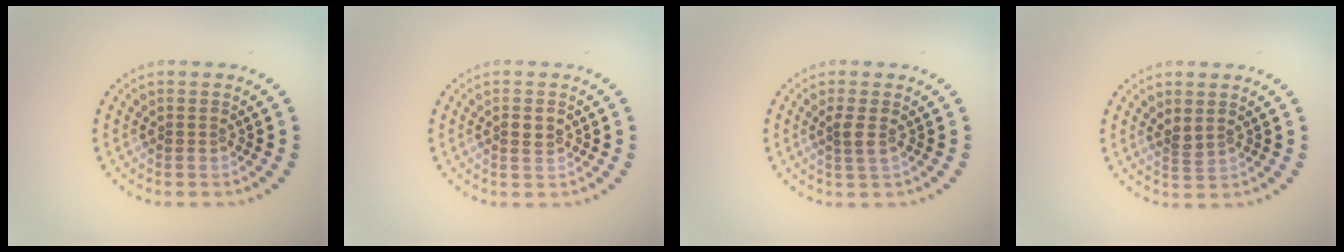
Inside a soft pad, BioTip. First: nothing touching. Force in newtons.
{"total": 1.3, "press": 1.3, "slide": 0.2}
{"total": 1.4, "press": 1.2, "slide": 0.8}
{"total": 1.2, "press": 0.9, "slide": 0.8}